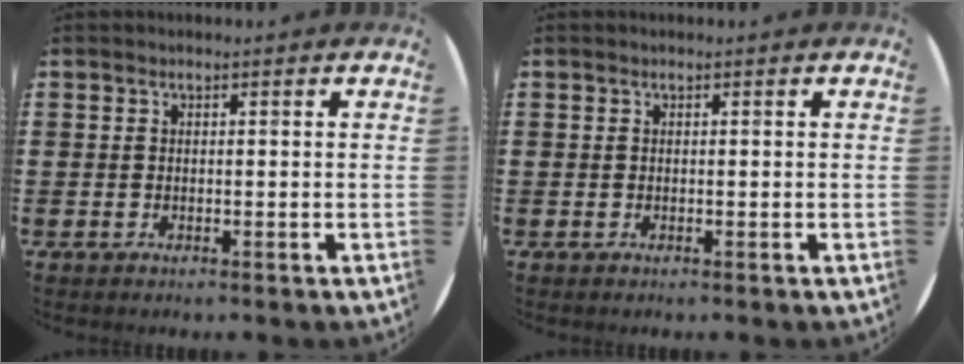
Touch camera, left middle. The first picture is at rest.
{"total": 0.0}